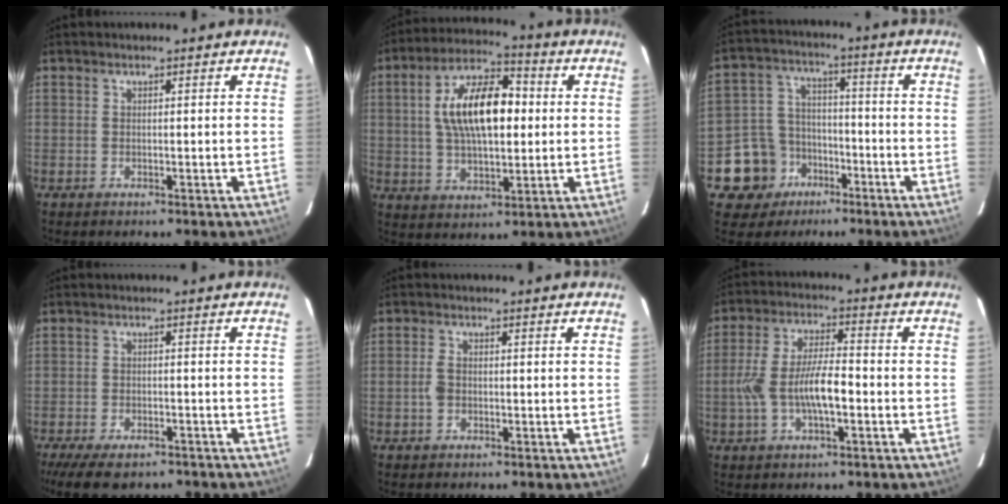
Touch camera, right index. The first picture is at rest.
{"total": 15.3, "force": [1.9, 7.3, 13.3], "torque": [-0.234, 0.026, 0.031]}
{"total": 10.5, "force": [-5.7, 8.7, 1.9], "torque": [-0.065, 0.037, -0.086]}
{"total": 10.4, "force": [-8.1, 3.9, 5.2], "torque": [-0.120, -0.029, -0.130]}
{"total": 2.1, "force": [-0.5, 1.4, 1.4], "torque": [-0.033, 0.004, -0.008]}
{"total": 10.4, "force": [-2.4, 3.3, 9.6], "torque": [-0.193, 0.004, -0.038]}